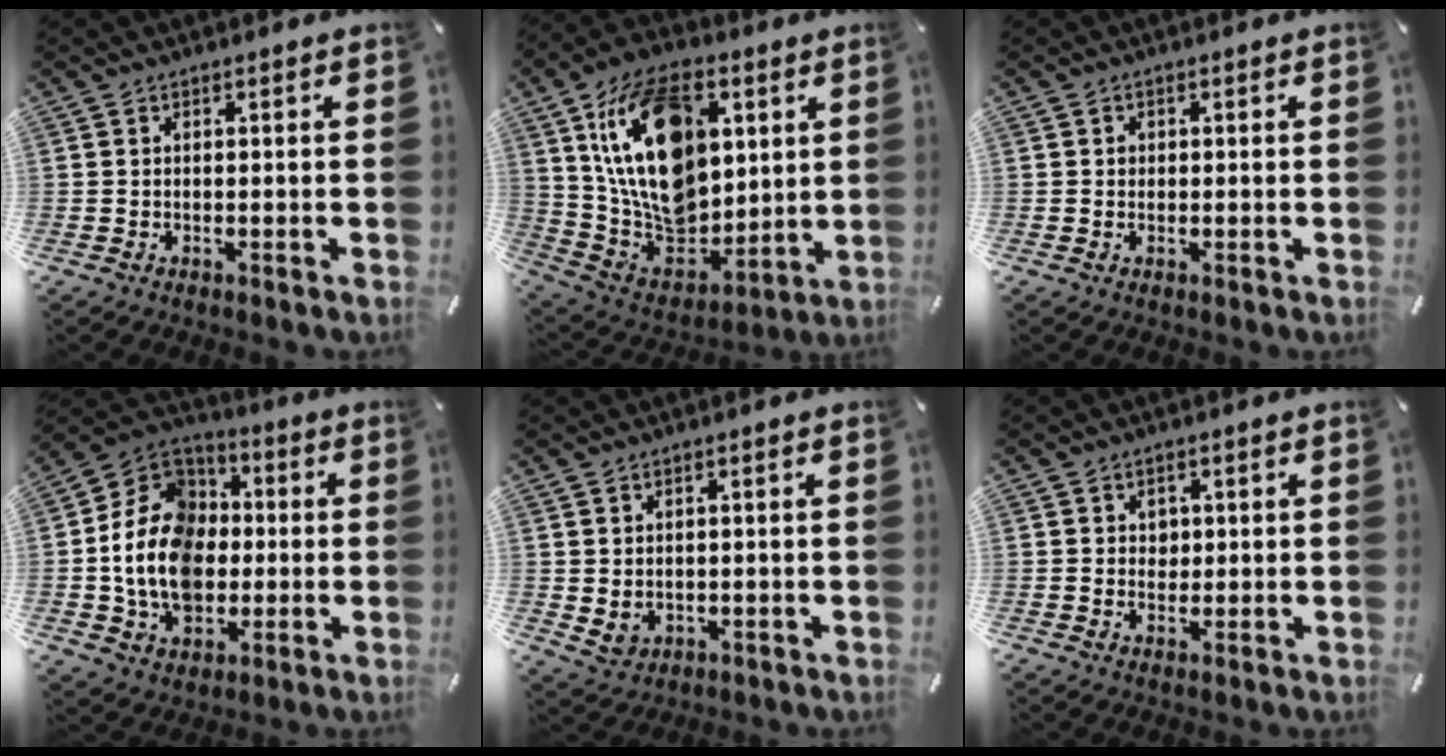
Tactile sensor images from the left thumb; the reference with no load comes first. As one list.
[{"total": 23.3, "force": [7.0, 15.9, 15.5], "torque": [-0.295, -0.025, 0.123]}, {"total": 0.8, "force": [0.0, 0.7, 0.2], "torque": [-0.005, 0.004, -0.001]}, {"total": 16.9, "force": [-2.0, 13.7, 9.7], "torque": [-0.230, 0.018, -0.037]}, {"total": 2.9, "force": [0.9, 2.7, 0.8], "torque": [-0.017, -0.007, 0.016]}, {"total": 2.6, "force": [0.5, 2.4, 0.7], "torque": [-0.003, -0.001, 0.003]}]